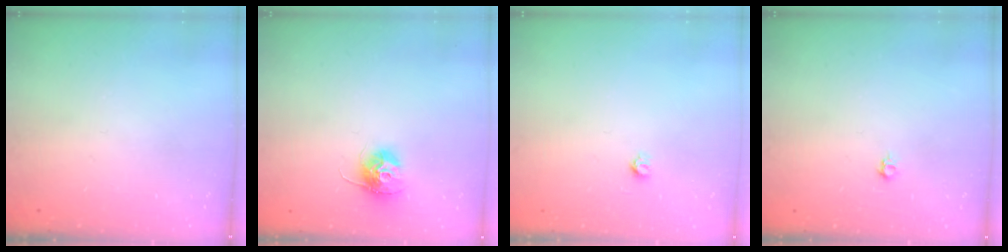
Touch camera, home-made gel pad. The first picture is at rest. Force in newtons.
{"total": 11.2, "press": 11.2, "slide": 0.7}
{"total": 3.4, "press": 3.4, "slide": 0.2}
{"total": 4.0, "press": 4.0, "slide": 0.6}